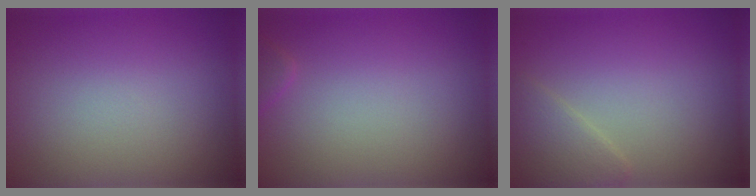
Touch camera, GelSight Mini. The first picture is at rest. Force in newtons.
{"total": 0.9, "press": 0.9, "slide": 0.0}
{"total": 2.1, "press": 2.1, "slide": 0.1}